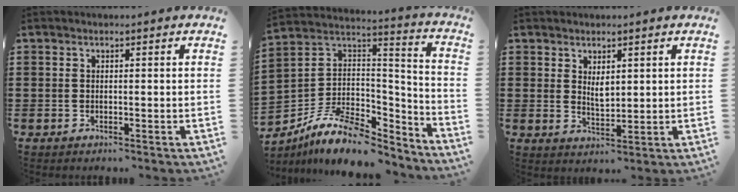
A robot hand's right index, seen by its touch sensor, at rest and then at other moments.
{"total": 11.1, "force": [-7.7, 5.2, 6.1], "torque": [-0.128, 0.018, -0.143]}
{"total": 2.5, "force": [1.3, 1.0, 1.8], "torque": [-0.029, -0.003, 0.023]}